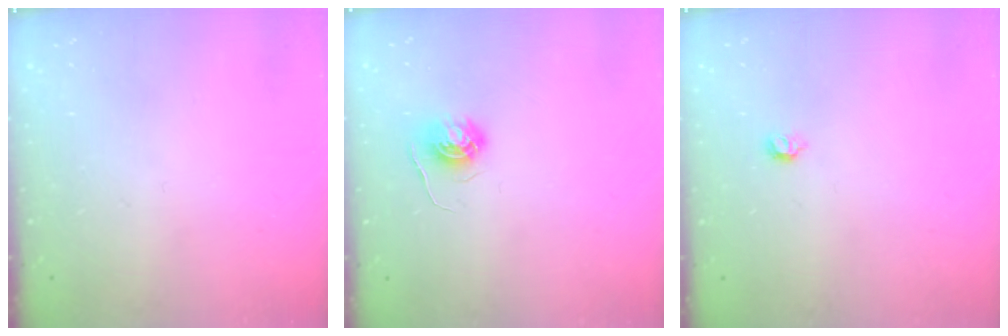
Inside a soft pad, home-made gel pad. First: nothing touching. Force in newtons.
{"total": 4.6, "press": 4.6, "slide": 0.4}
{"total": 4.6, "press": 4.5, "slide": 0.9}